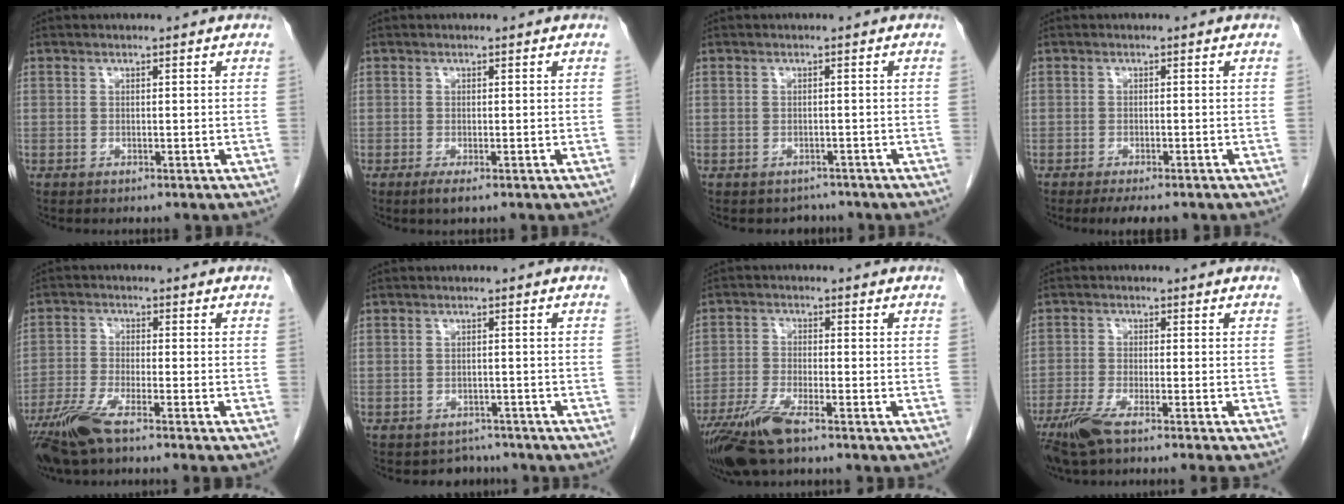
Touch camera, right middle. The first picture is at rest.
{"total": 1.4, "force": [-0.8, 0.0, 1.2], "torque": [-0.024, -0.007, -0.015]}
{"total": 2.5, "force": [-2.1, 1.3, 0.0], "torque": [-0.008, 0.001, -0.029]}
{"total": 4.3, "force": [-3.4, 1.2, 2.3], "torque": [-0.031, -0.009, -0.049]}
{"total": 7.0, "force": [-5.2, 0.2, 4.8], "torque": [-0.101, -0.020, -0.105]}
{"total": 3.3, "force": [-2.9, 1.4, -0.5], "torque": [0.001, 0.007, -0.041]}
{"total": 8.1, "force": [-5.6, 1.2, 5.7], "torque": [-0.119, -0.019, -0.105]}
{"total": 6.7, "force": [-5.0, -0.2, 4.4], "torque": [-0.079, -0.018, -0.092]}